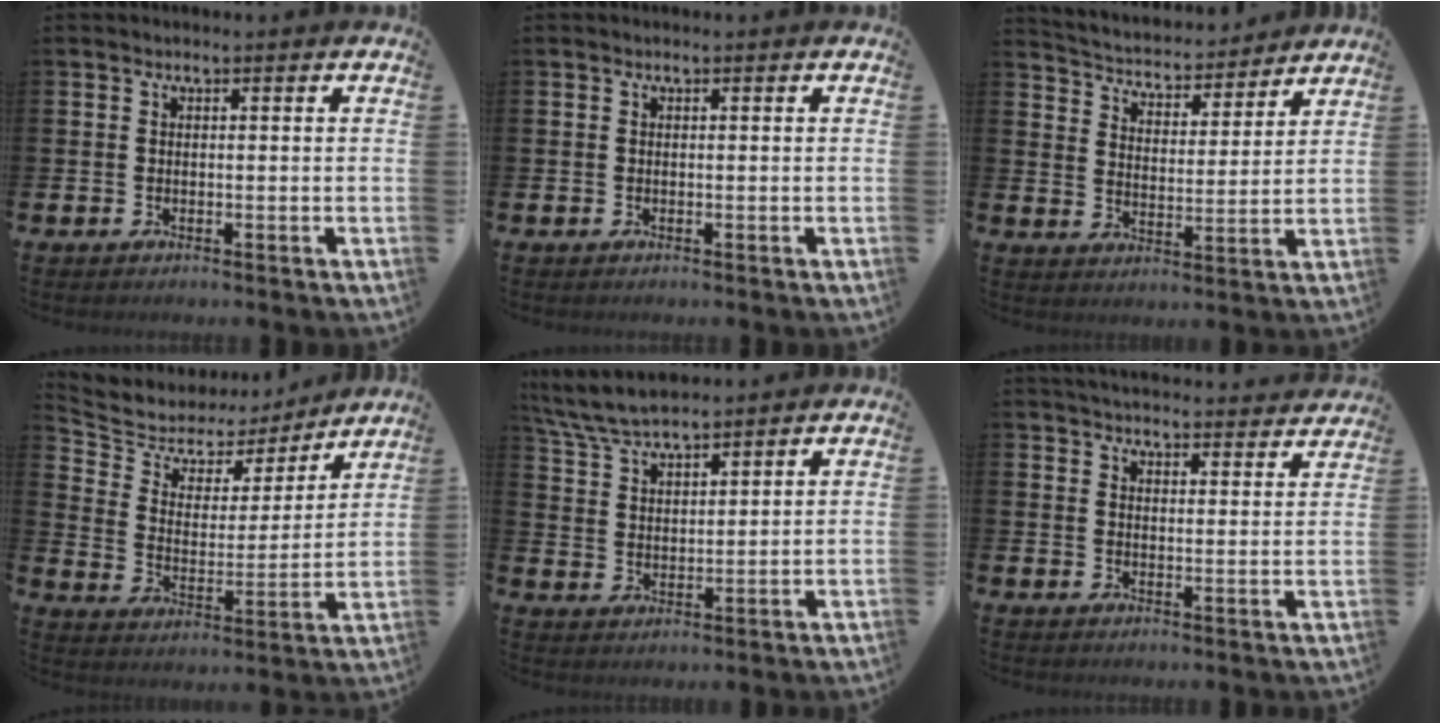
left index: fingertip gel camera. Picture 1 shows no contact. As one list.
[{"total": 0.0}, {"total": 4.2, "force": [4.0, 1.2, 0.3], "torque": [-0.033, -0.036, 0.064]}, {"total": 6.3, "force": [5.2, 3.3, 1.1], "torque": [-0.065, -0.037, 0.087]}, {"total": 6.4, "force": [6.1, 1.1, 1.6], "torque": [-0.058, -0.019, 0.114]}, {"total": 4.5, "force": [4.4, 0.3, 0.4], "torque": [-0.009, -0.032, 0.078]}]